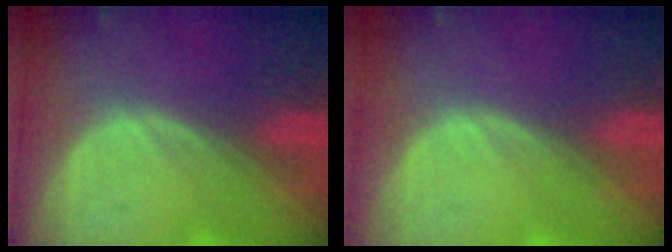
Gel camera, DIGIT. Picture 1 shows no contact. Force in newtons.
{"total": 0.0}